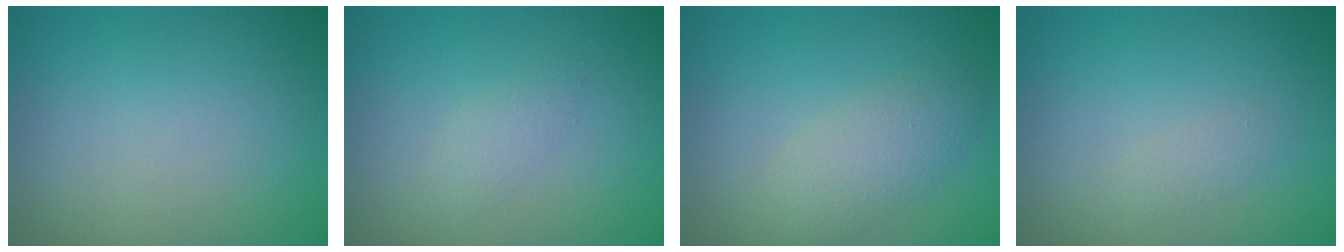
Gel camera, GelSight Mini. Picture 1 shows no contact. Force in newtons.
{"total": 1.3, "press": 1.3, "slide": 0.0}
{"total": 2.8, "press": 2.8, "slide": 0.1}
{"total": 0.8, "press": 0.8, "slide": 0.0}